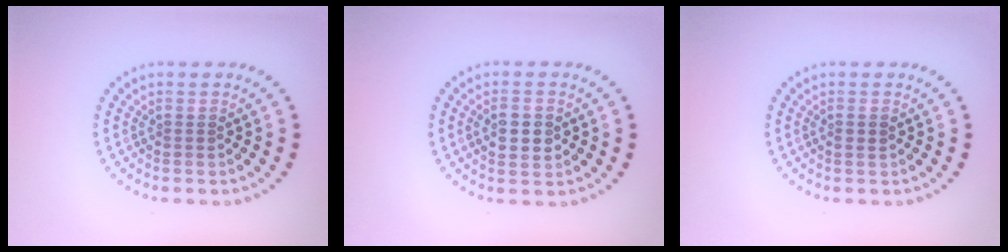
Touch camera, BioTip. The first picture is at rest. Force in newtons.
{"total": 2.8, "press": 2.8, "slide": 0.2}
{"total": 0.8, "press": 0.7, "slide": 0.4}